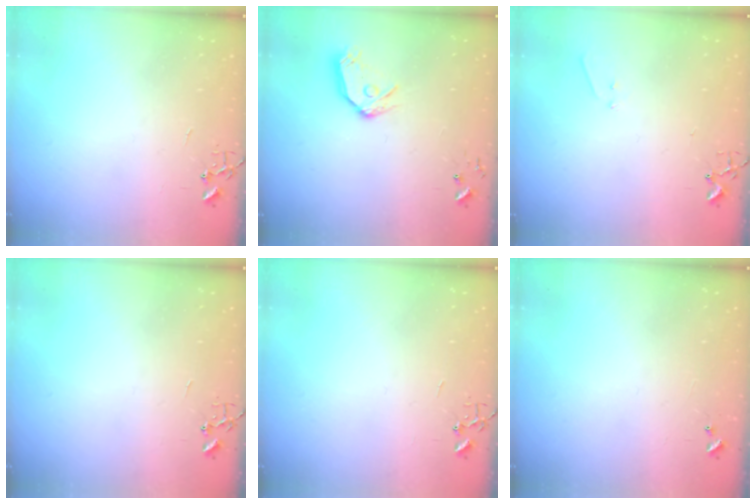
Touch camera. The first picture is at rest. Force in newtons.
{"total": 11.3, "press": 11.2, "slide": 1.4}
{"total": 5.7, "press": 5.7, "slide": 0.7}
{"total": 0.0}
{"total": 0.0}
{"total": 4.1, "press": 4.1, "slide": 0.5}